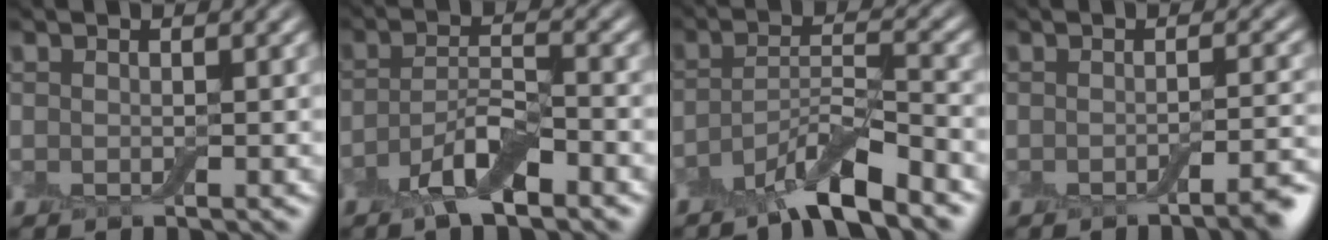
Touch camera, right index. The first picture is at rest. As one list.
[{"total": 4.4, "force": [-2.7, 1.4, 3.2], "torque": [-0.061, 0.001, -0.055]}, {"total": 5.7, "force": [-4.1, 1.3, 3.7], "torque": [-0.065, -0.003, -0.081]}, {"total": 2.6, "force": [-1.5, 0.5, 2.0], "torque": [-0.021, 0.004, -0.030]}]